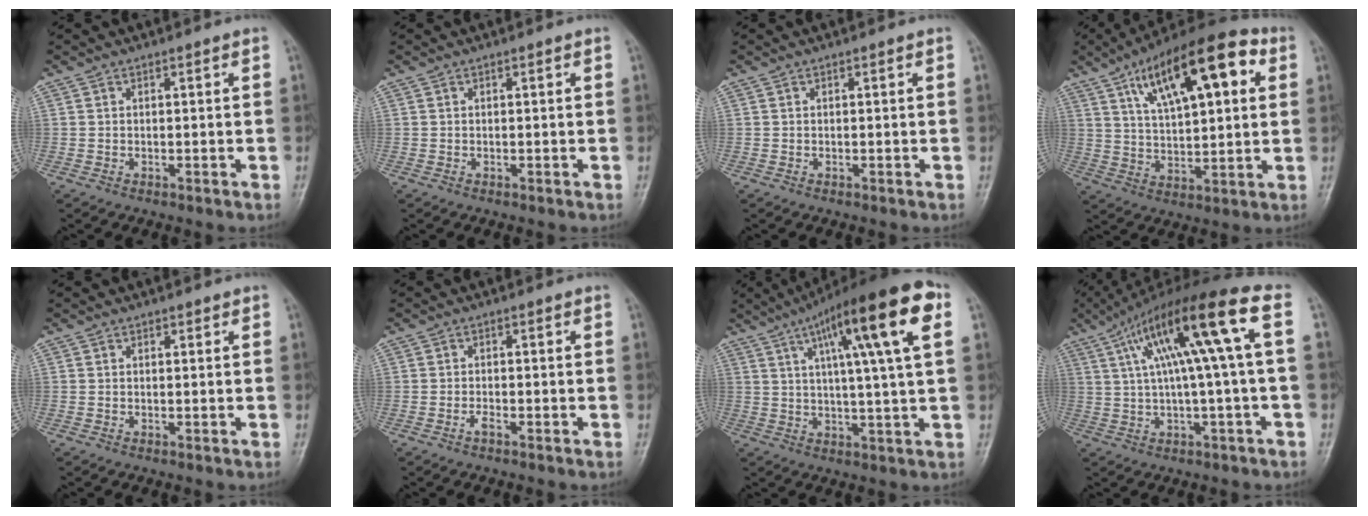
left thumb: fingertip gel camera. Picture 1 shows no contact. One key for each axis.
{"total": 0.0}
{"total": 0.0}
{"total": 20.4, "fx": 8.0, "fy": 8.0, "fz": 17.0, "tx": -0.243, "ty": 0.002, "tz": 0.126}
{"total": 0.5, "fx": 0.4, "fy": 0.3, "fz": 0.2, "tx": -0.002, "ty": -0.002, "tz": 0.003}
{"total": 1.3, "fx": -0.8, "fy": 0.4, "fz": 0.9, "tx": -0.019, "ty": 0.005, "tz": -0.016}
{"total": 18.7, "fx": 7.3, "fy": 2.6, "fz": 17.0, "tx": -0.255, "ty": 0.012, "tz": 0.104}
{"total": 16.3, "fx": 3.6, "fy": 1.7, "fz": 15.8, "tx": -0.282, "ty": 0.044, "tz": 0.060}